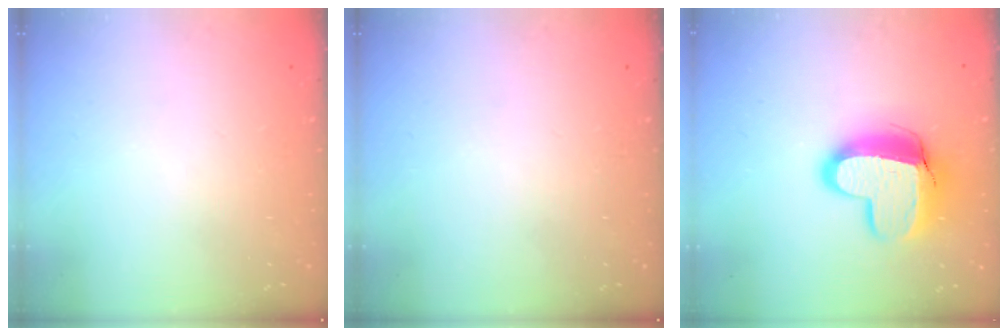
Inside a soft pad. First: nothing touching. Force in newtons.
{"total": 0.0}
{"total": 14.1, "press": 14.1, "slide": 1.1}